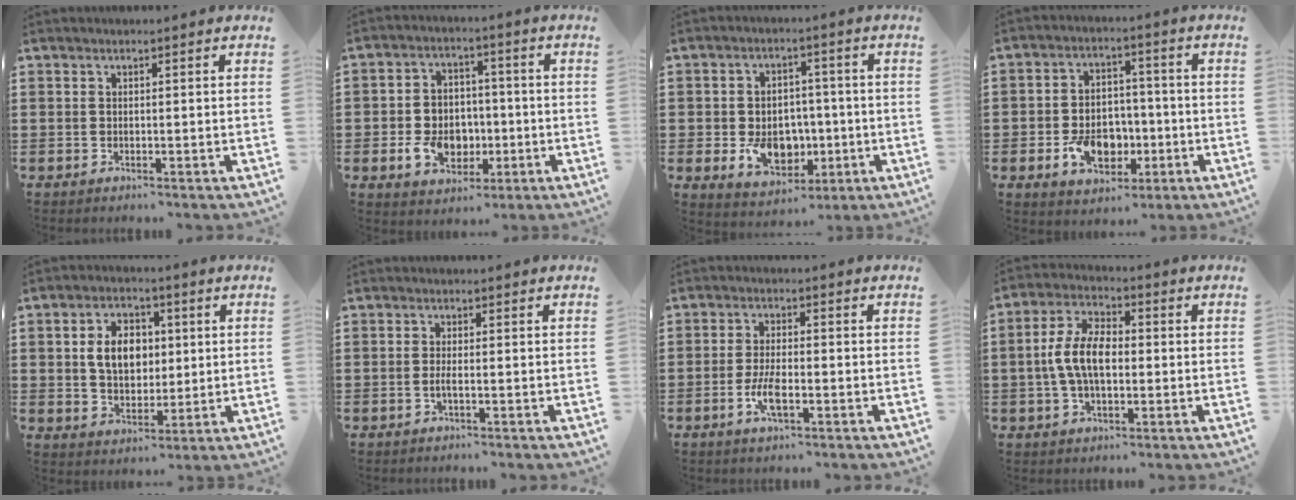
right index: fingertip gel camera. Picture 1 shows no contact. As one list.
[{"total": 7.9, "force": [-2.0, 6.1, 4.6], "torque": [-0.100, 0.018, -0.033]}, {"total": 8.5, "force": [-1.7, 6.6, 5.1], "torque": [-0.092, 0.013, -0.027]}, {"total": 8.6, "force": [-2.5, 6.2, 5.3], "torque": [-0.089, 0.014, -0.043]}, {"total": 7.0, "force": [0.9, 5.1, 4.7], "torque": [-0.098, 0.009, 0.008]}, {"total": 1.5, "force": [-0.6, 0.1, 1.4], "torque": [-0.032, -0.004, -0.013]}, {"total": 4.5, "force": [-1.6, 1.3, 4.0], "torque": [-0.088, -0.003, -0.034]}, {"total": 7.7, "force": [-0.5, 4.0, 6.5], "torque": [-0.155, 0.000, -0.018]}]